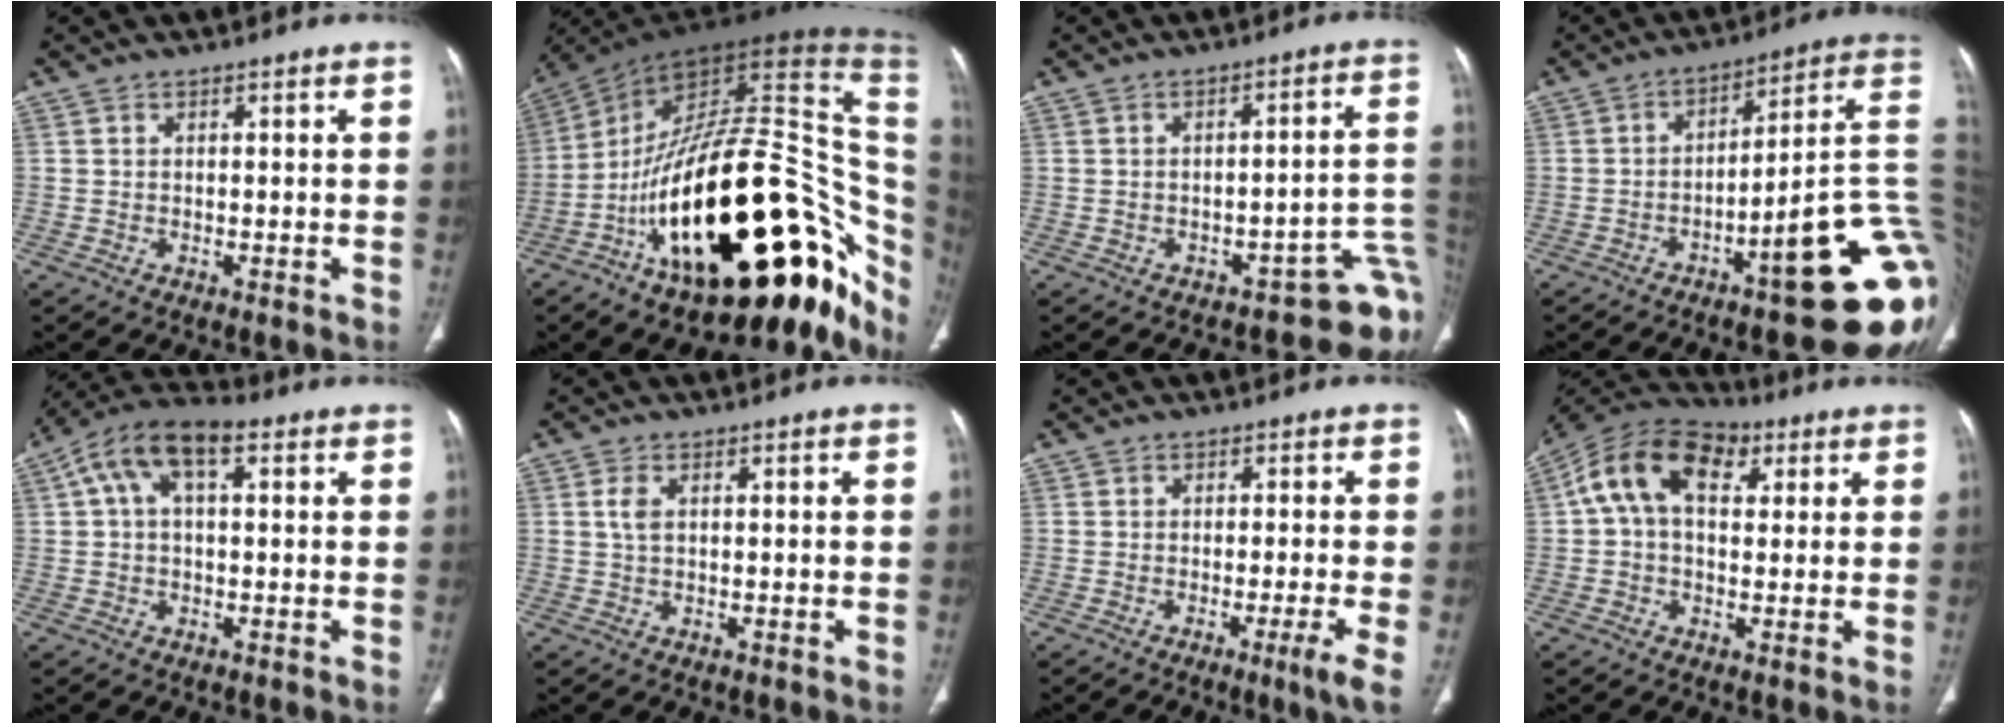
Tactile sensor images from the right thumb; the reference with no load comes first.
{"total": 42.6, "force": [-9.9, 18.0, 37.4], "torque": [-0.453, 0.089, -0.147]}
{"total": 11.2, "force": [-4.6, 4.6, 9.2], "torque": [-0.078, 0.048, -0.052]}
{"total": 22.2, "force": [-6.2, 4.4, 20.9], "torque": [-0.195, 0.045, -0.080]}
{"total": 10.5, "force": [3.4, 5.4, 8.4], "torque": [-0.160, 0.040, 0.053]}
{"total": 2.2, "force": [0.5, 1.3, 1.7], "torque": [-0.042, 0.003, 0.009]}
{"total": 4.0, "force": [-1.6, -0.7, 3.6], "torque": [-0.066, -0.012, -0.027]}
{"total": 14.4, "force": [4.1, 9.1, 10.3], "torque": [-0.167, 0.031, 0.062]}